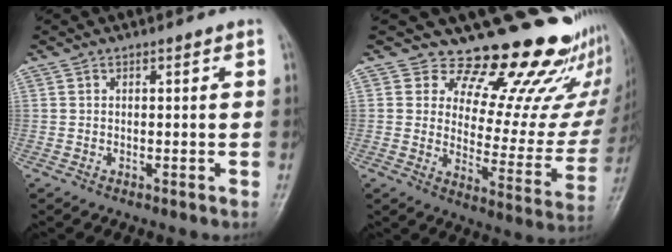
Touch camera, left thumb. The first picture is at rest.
{"total": 21.7, "force": [18.2, 8.3, 8.6], "torque": [-0.052, -0.144, 0.222]}